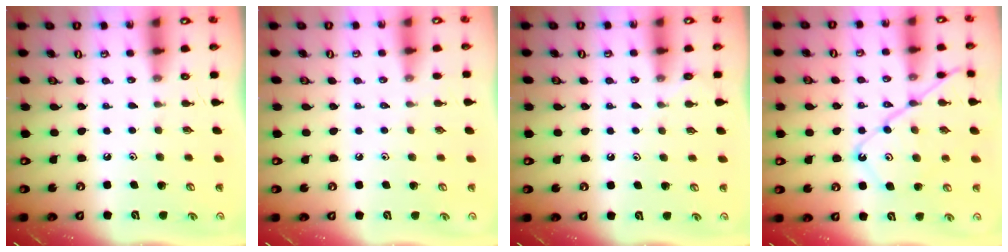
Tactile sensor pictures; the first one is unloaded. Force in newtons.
{"total": 1.9, "press": 1.9, "slide": 0.4}
{"total": 3.5, "press": 3.4, "slide": 0.4}
{"total": 13.8, "press": 13.7, "slide": 1.6}